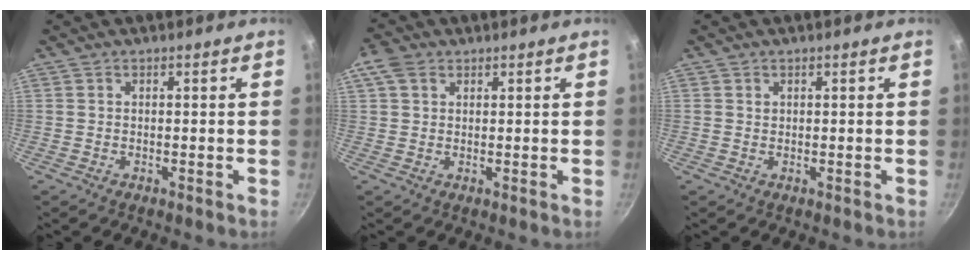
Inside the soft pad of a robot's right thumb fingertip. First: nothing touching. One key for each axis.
{"total": 4.0, "fx": 1.8, "fy": 2.8, "fz": 2.2, "tx": -0.040, "ty": 0.004, "tz": 0.030}
{"total": 0.5, "fx": 0.2, "fy": 0.5, "fz": 0.1, "tx": 0.001, "ty": 0.002, "tz": 0.003}